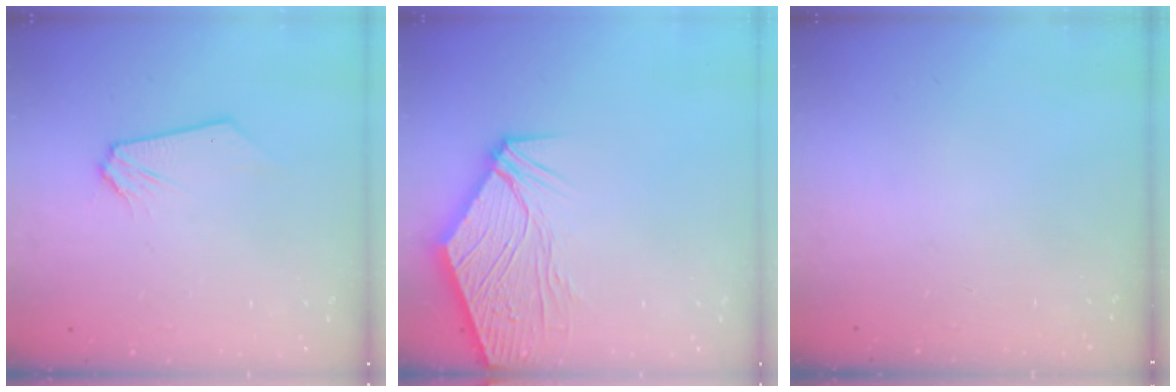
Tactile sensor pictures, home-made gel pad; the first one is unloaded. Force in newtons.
{"total": 11.9, "press": 11.7, "slide": 1.9}
{"total": 0.0}